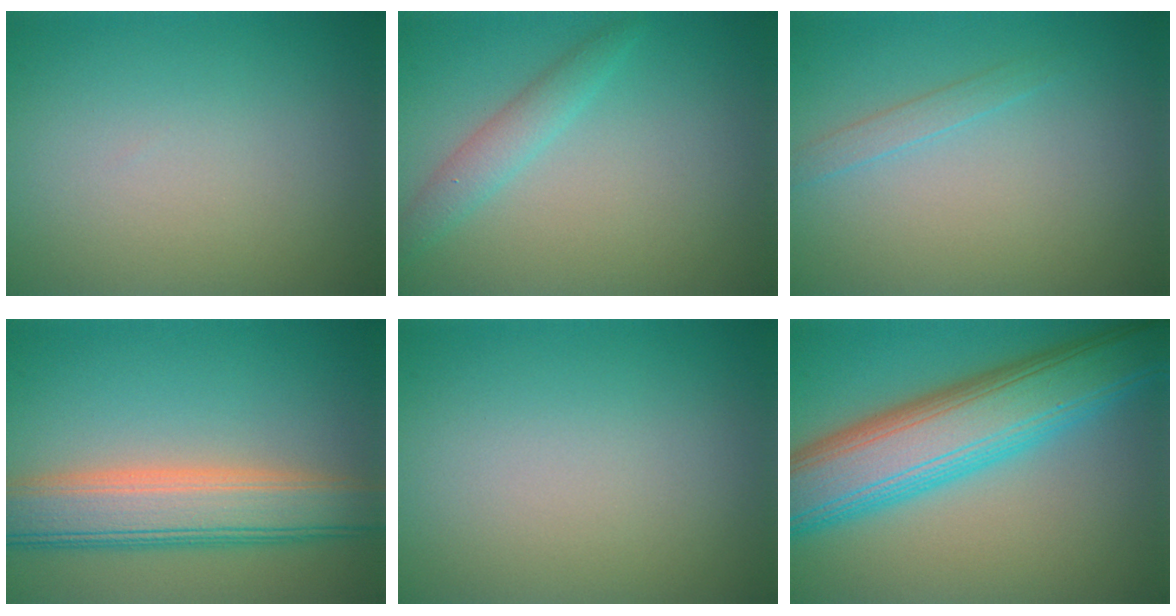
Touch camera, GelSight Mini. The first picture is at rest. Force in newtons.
{"total": 2.1, "press": 2.1, "slide": 0.1}
{"total": 1.1, "press": 1.1, "slide": 0.1}
{"total": 7.2, "press": 7.2, "slide": 0.1}
{"total": 0.0}
{"total": 10.6, "press": 10.6, "slide": 0.4}